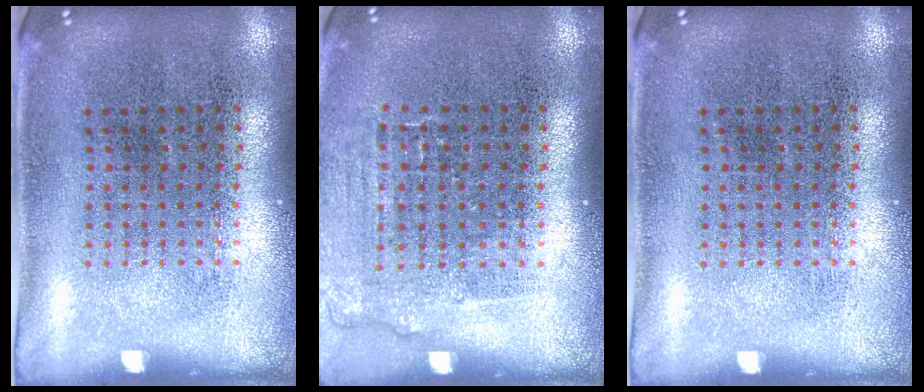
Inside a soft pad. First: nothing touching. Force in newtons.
{"total": 1.1, "press": 1.0, "slide": 0.4}
{"total": 0.0}